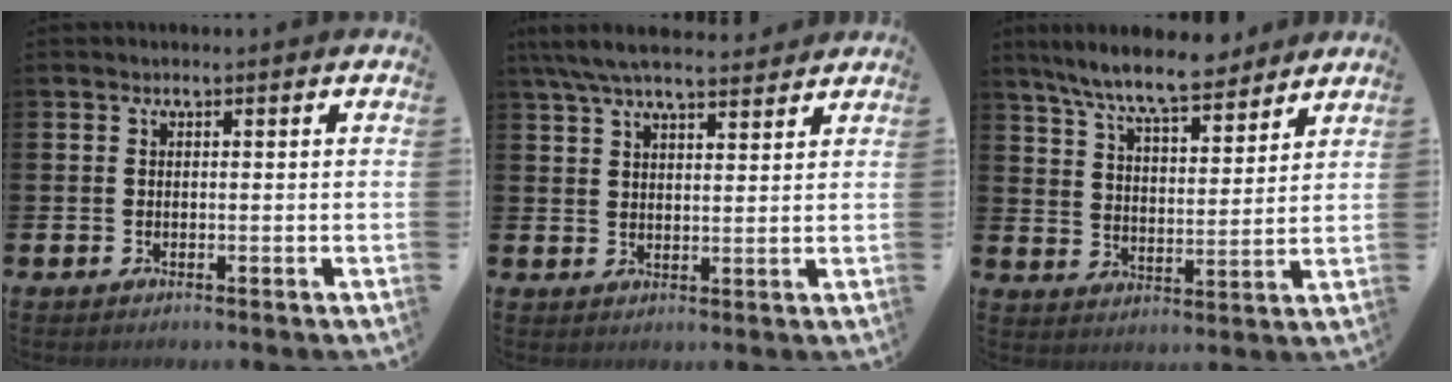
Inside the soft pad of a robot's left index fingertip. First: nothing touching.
{"total": 6.5, "force": [5.9, 1.2, 2.3], "torque": [-0.059, -0.019, 0.108]}
{"total": 9.0, "force": [8.2, 1.3, 3.5], "torque": [-0.100, -0.035, 0.148]}